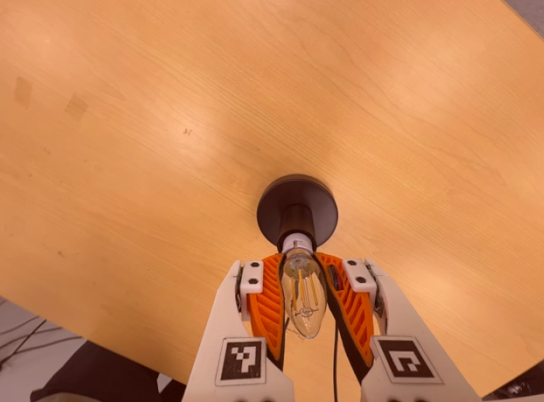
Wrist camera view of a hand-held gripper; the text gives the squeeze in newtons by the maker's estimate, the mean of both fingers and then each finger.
{"total": 20.5, "left": 28.5, "right": 12.5}